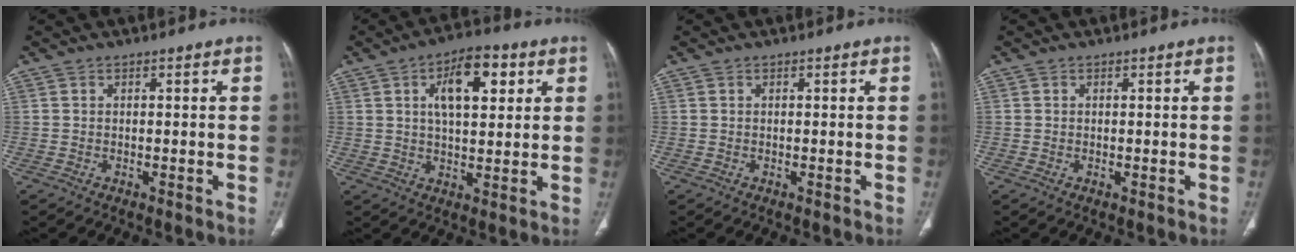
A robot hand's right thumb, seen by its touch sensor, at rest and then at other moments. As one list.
[{"total": 11.5, "force": [4.0, 5.4, 9.3], "torque": [-0.122, -0.001, 0.063]}, {"total": 0.0}, {"total": 0.0}]